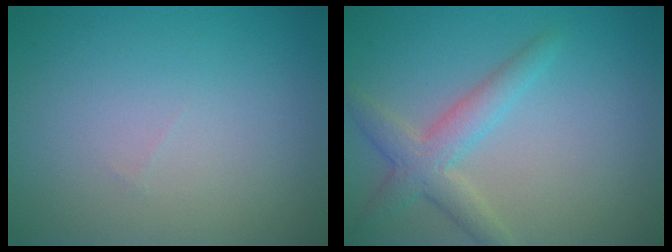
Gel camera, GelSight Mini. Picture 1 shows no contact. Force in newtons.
{"total": 3.5, "press": 3.5, "slide": 0.2}